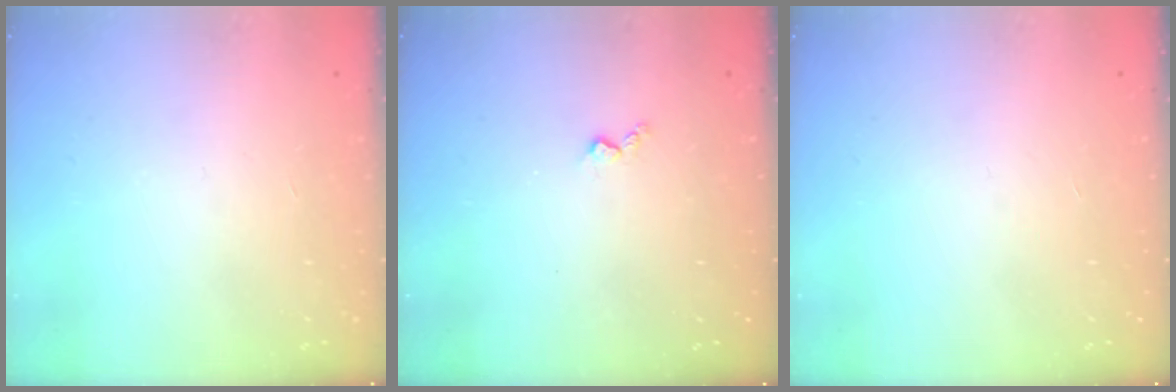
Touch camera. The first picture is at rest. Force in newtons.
{"total": 2.9, "press": 2.9, "slide": 0.5}
{"total": 0.0}